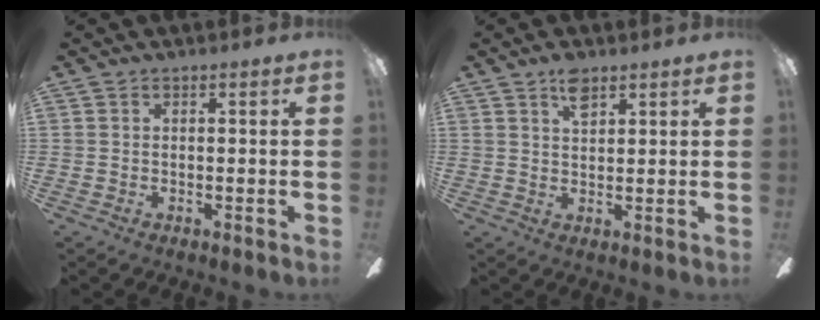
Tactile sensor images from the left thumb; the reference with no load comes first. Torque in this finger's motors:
{"motor_torque": [0.15, -0.05, 0.34, -0.34, 0.03]}